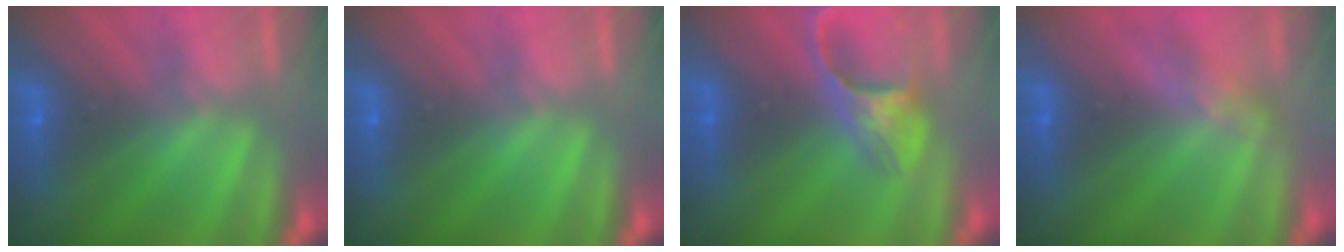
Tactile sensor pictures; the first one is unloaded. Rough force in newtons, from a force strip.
{"total": 0.0}
{"total": 4.8}
{"total": 2.8}